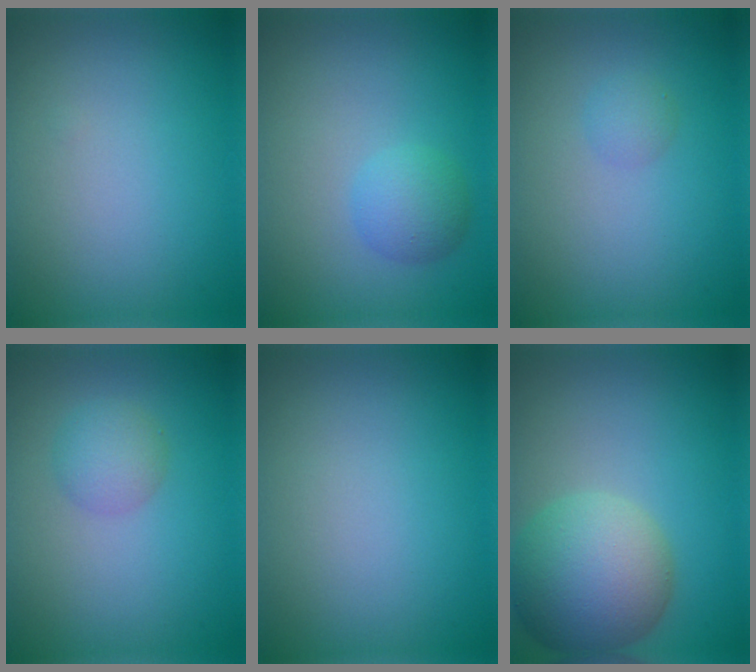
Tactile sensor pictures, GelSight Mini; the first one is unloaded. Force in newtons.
{"total": 2.5, "press": 2.5, "slide": 0.2}
{"total": 1.1, "press": 1.1, "slide": 0.0}
{"total": 2.2, "press": 2.2, "slide": 0.1}
{"total": 0.0}
{"total": 8.2, "press": 8.2, "slide": 0.4}